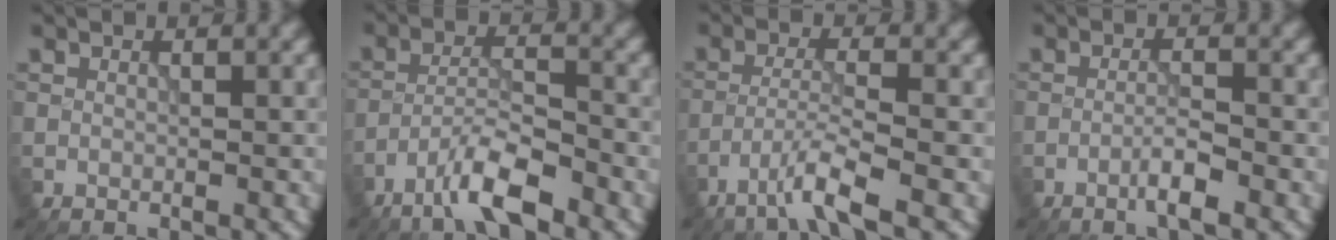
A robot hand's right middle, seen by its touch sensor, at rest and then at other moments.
{"total": 5.1, "force": [-3.7, 0.9, 3.4], "torque": [-0.064, 0.004, -0.078]}
{"total": 3.8, "force": [-2.5, 0.0, 2.9], "torque": [-0.054, 0.007, -0.062]}
{"total": 2.2, "force": [-1.3, 0.1, 1.8], "torque": [-0.031, 0.008, -0.026]}